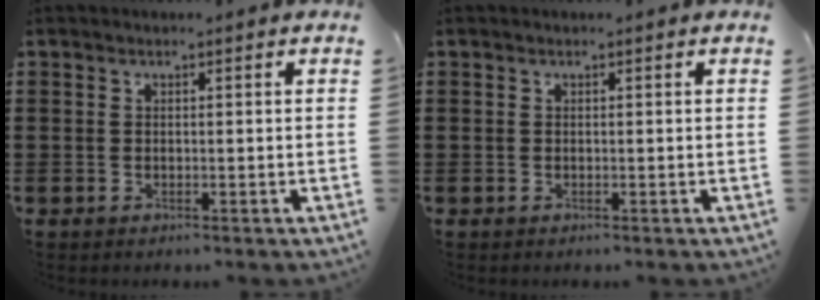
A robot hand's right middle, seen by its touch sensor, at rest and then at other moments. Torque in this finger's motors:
{"motor_torque": [-0.01, 0.01, 0.00, 0.00]}